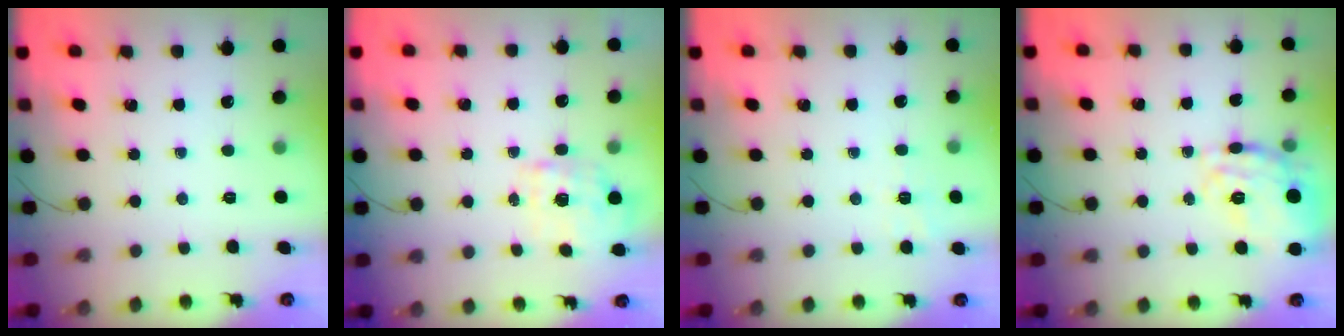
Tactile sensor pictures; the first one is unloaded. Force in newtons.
{"total": 1.9, "press": 1.8, "slide": 0.5}
{"total": 1.9, "press": 0.5, "slide": 1.9}
{"total": 16.4, "press": 16.4, "slide": 1.0}